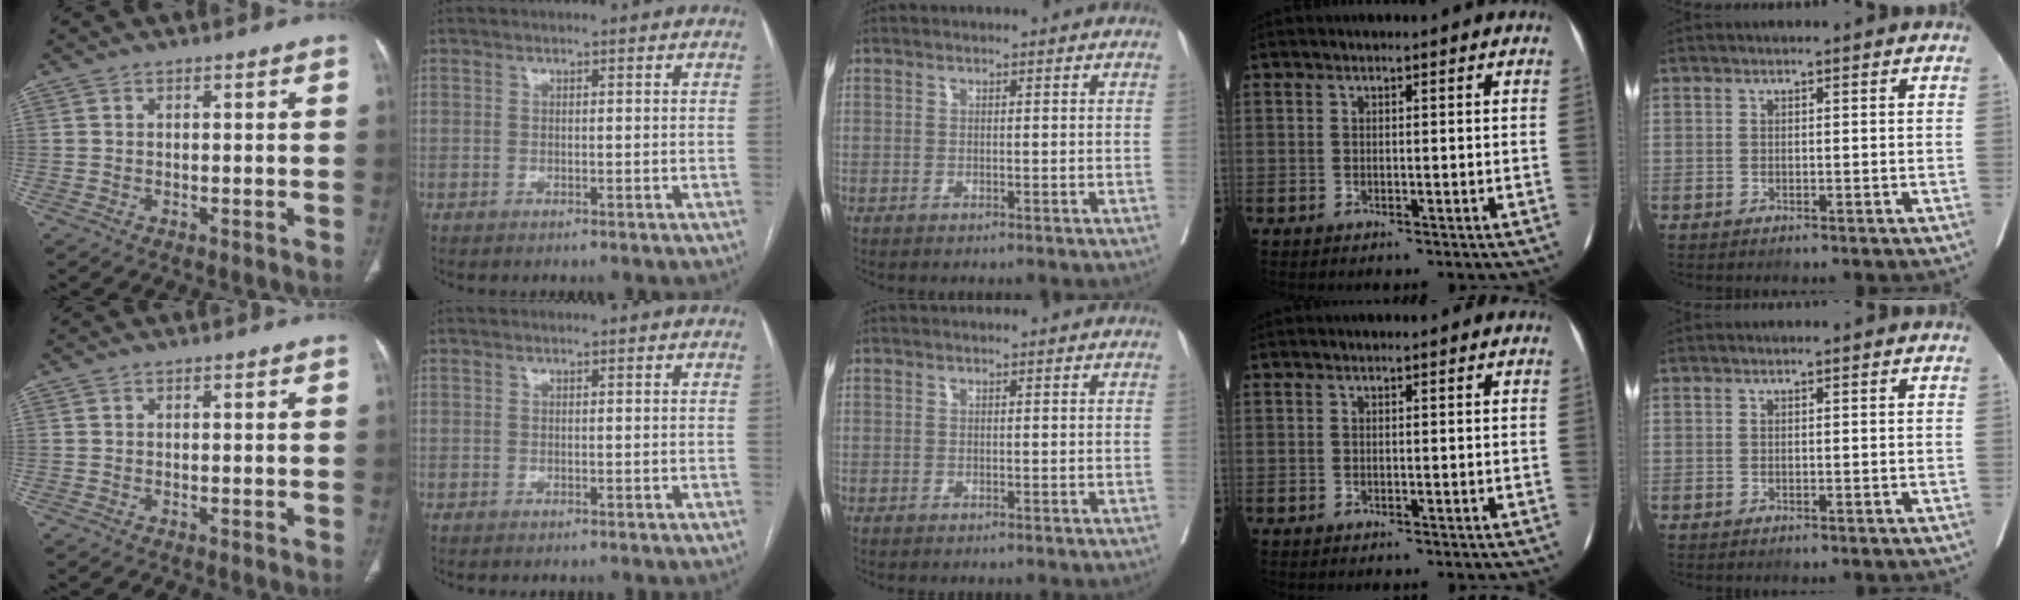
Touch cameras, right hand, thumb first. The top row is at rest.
{}